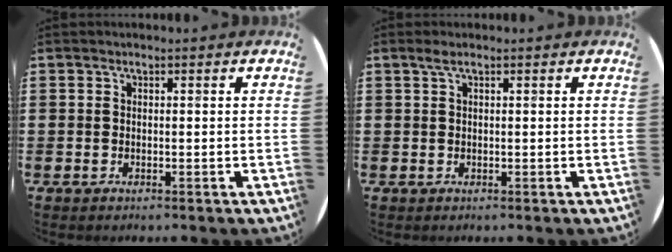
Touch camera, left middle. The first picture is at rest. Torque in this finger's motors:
{"motor_torque": [0.31, -0.11, -0.01, 0.00]}